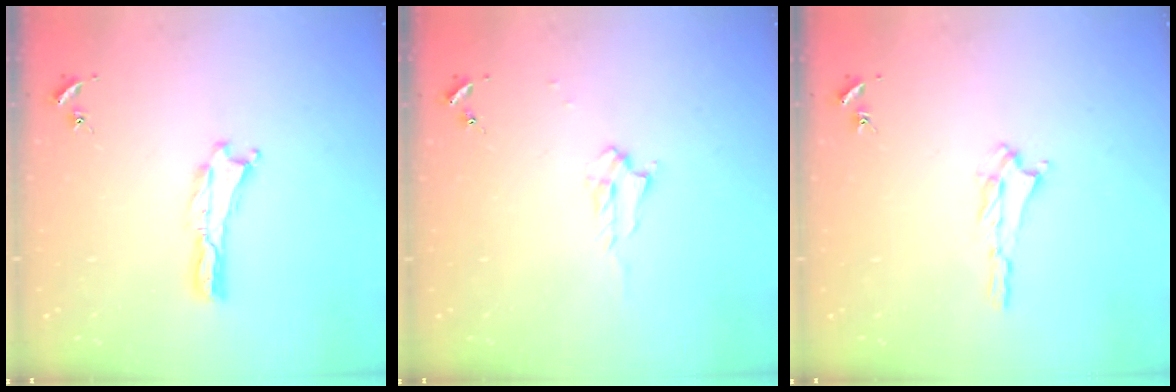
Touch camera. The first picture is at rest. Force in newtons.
{"total": 1.7, "press": 1.6, "slide": 0.2}
{"total": 1.2, "press": 1.1, "slide": 0.5}